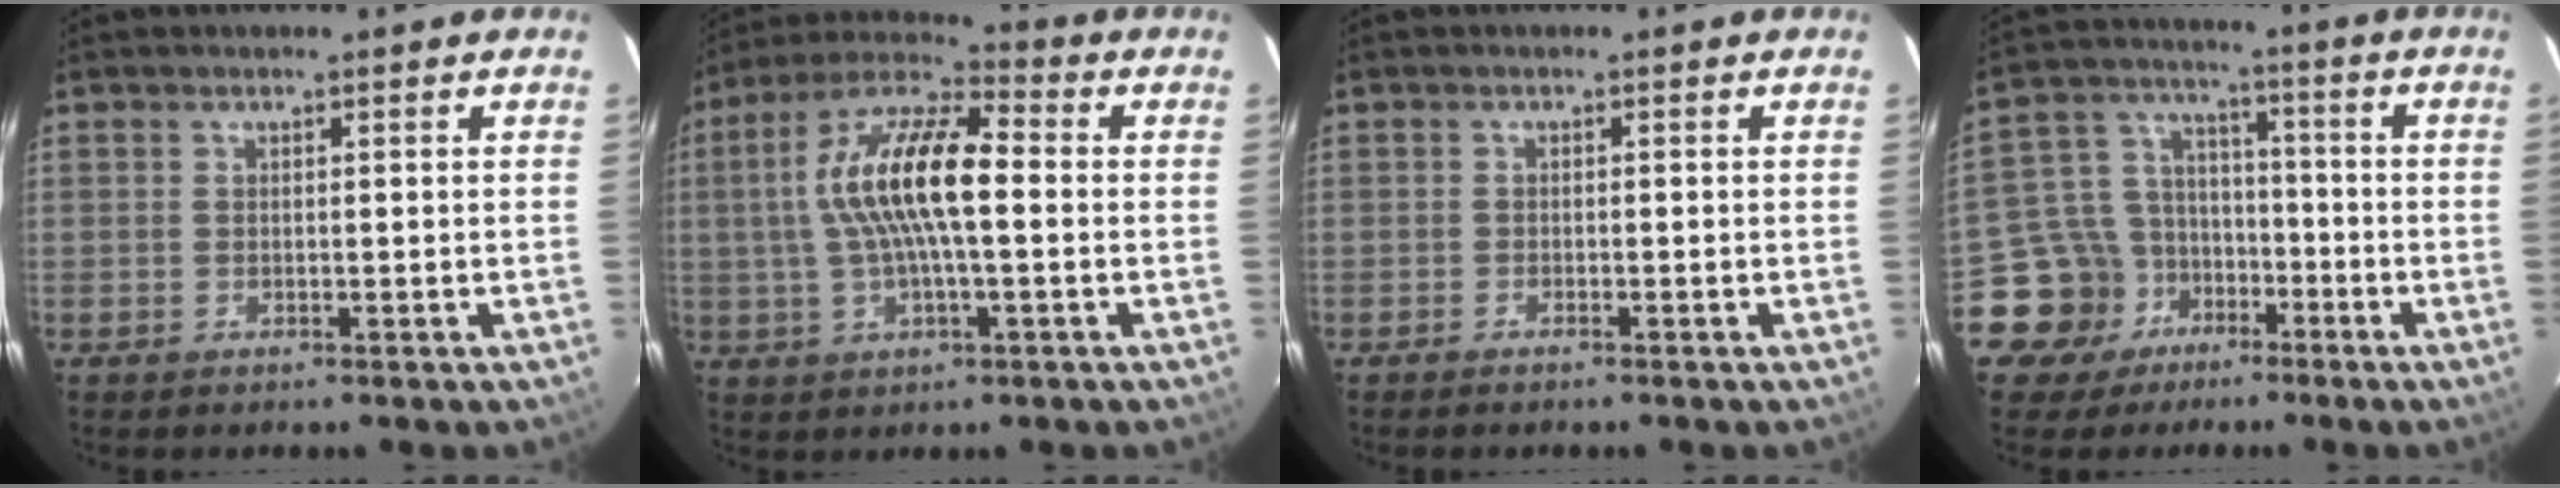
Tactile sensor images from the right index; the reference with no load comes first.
{"total": 14.8, "force": [0.4, 4.5, 14.1], "torque": [-0.270, 0.018, -0.002]}
{"total": 1.0, "force": [-0.9, 0.1, 0.4], "torque": [-0.015, 0.000, -0.020]}
{"total": 11.6, "force": [-6.6, 9.3, 2.1], "torque": [-0.070, 0.041, -0.103]}